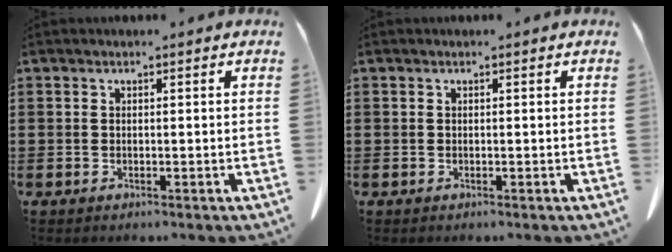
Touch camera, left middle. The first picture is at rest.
{"total": 0.0}